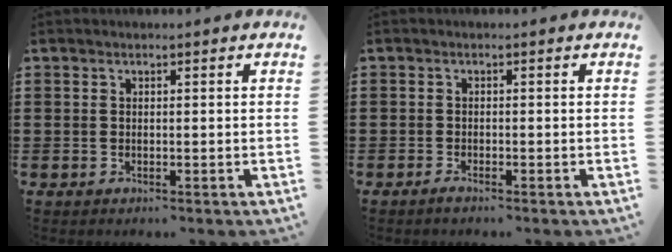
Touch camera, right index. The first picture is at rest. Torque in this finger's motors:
{"motor_torque": [-0.28, 0.32, 0.00, -0.01]}